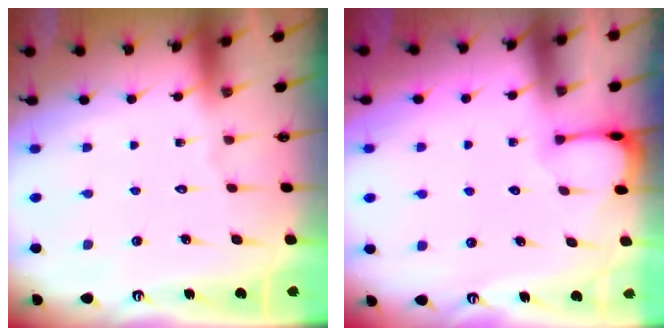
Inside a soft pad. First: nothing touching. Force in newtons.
{"total": 1.8, "press": 1.8, "slide": 0.2}